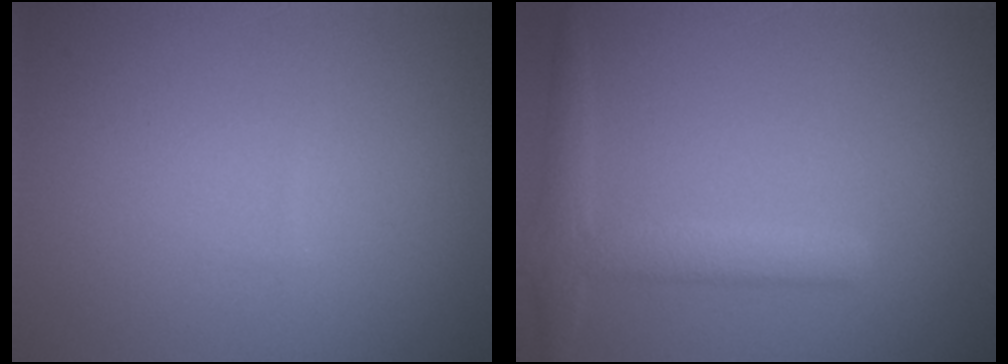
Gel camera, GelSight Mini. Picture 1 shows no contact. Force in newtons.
{"total": 3.0, "press": 3.0, "slide": 0.1}